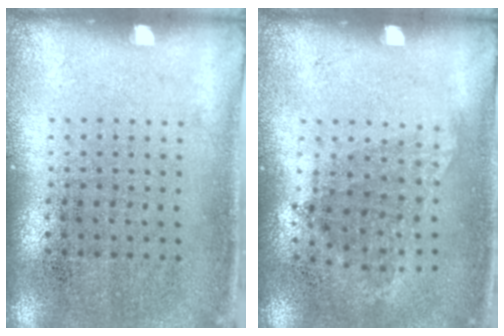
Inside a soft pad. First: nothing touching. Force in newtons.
{"total": 1.0, "press": 0.8, "slide": 0.6}